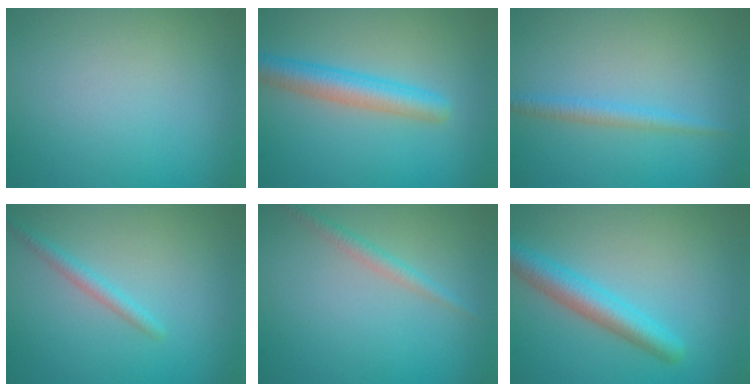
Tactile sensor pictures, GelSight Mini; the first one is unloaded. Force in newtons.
{"total": 3.9, "press": 3.9, "slide": 0.1}
{"total": 1.7, "press": 1.7, "slide": 0.1}
{"total": 1.4, "press": 1.4, "slide": 0.1}
{"total": 1.5, "press": 1.5, "slide": 0.1}
{"total": 3.8, "press": 3.8, "slide": 0.1}